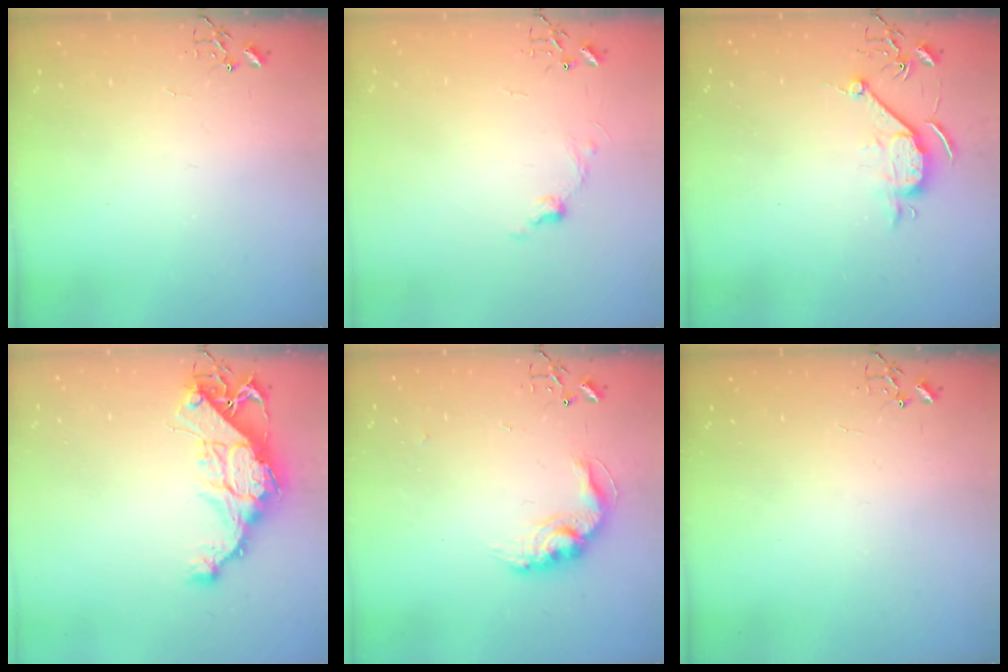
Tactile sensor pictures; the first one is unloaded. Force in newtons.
{"total": 6.8, "press": 6.8, "slide": 0.7}
{"total": 7.9, "press": 7.9, "slide": 0.9}
{"total": 13.4, "press": 13.4, "slide": 1.1}
{"total": 13.8, "press": 13.8, "slide": 1.0}
{"total": 0.0}